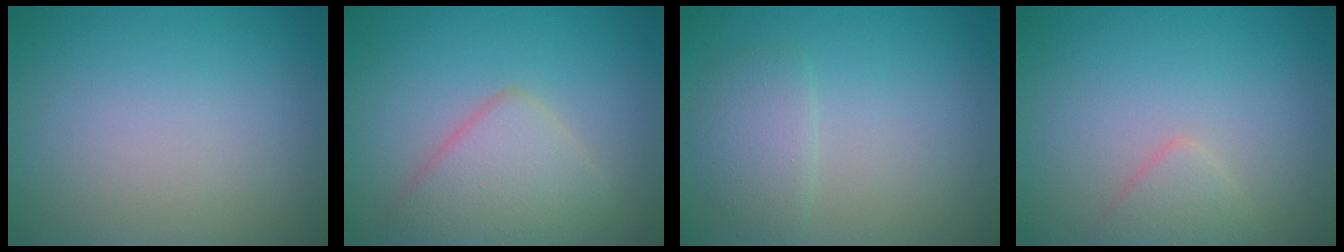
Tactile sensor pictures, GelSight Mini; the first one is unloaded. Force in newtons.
{"total": 4.0, "press": 4.0, "slide": 0.4}
{"total": 2.3, "press": 2.2, "slide": 0.1}
{"total": 1.7, "press": 1.6, "slide": 0.1}